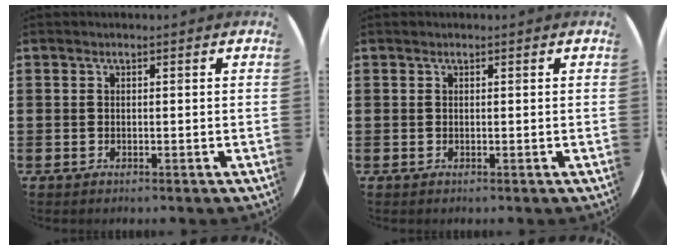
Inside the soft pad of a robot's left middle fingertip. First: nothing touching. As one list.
[{"total": 0.0}]